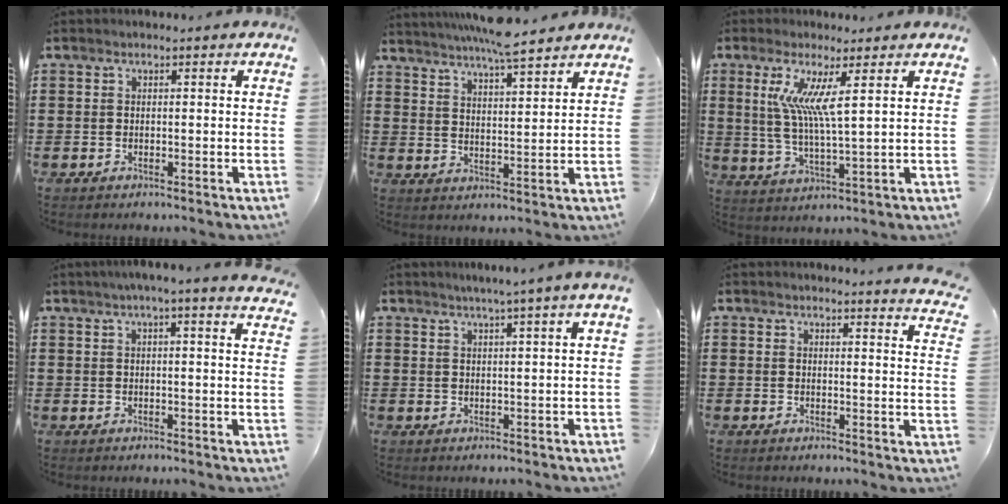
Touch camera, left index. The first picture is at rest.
{"total": 5.4, "force": [5.1, -0.5, 1.7], "torque": [-0.050, -0.026, 0.089]}
{"total": 7.4, "force": [3.2, 0.3, 6.6], "torque": [-0.140, -0.006, 0.054]}
{"total": 3.0, "force": [2.4, -0.5, 1.7], "torque": [-0.039, -0.003, 0.043]}
{"total": 2.1, "force": [1.3, -0.7, 1.4], "torque": [-0.026, -0.006, 0.022]}
{"total": 3.0, "force": [2.9, -0.6, 0.6], "torque": [-0.014, -0.018, 0.051]}